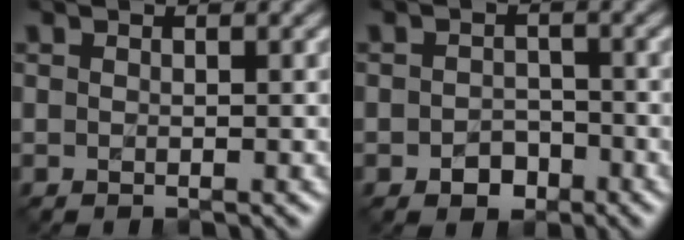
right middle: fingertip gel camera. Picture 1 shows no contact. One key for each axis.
{"total": 2.2, "fx": -1.1, "fy": 1.6, "fz": 0.9, "tx": -0.011, "ty": 0.002, "tz": -0.020}